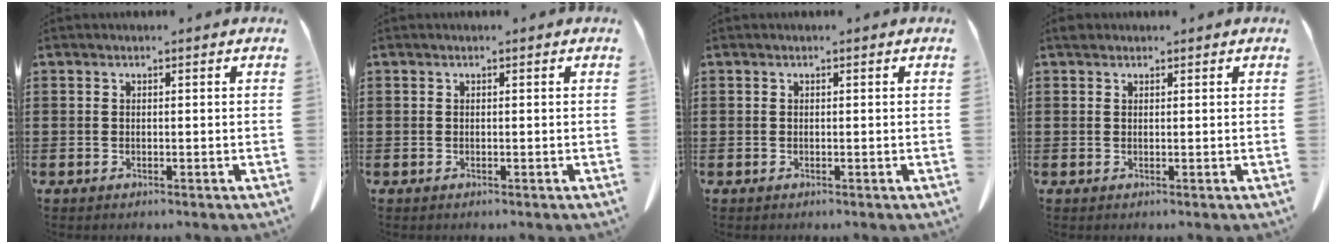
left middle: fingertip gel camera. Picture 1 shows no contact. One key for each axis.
{"total": 0.0}
{"total": 0.0}
{"total": 0.9, "fx": 0.6, "fy": 0.5, "fz": 0.2, "tx": -0.006, "ty": 0.004, "tz": 0.012}